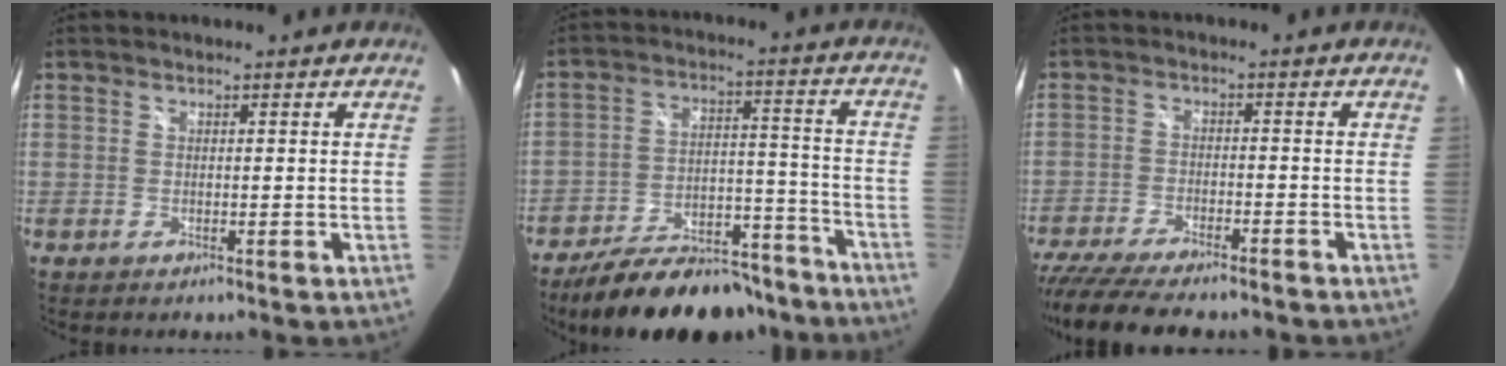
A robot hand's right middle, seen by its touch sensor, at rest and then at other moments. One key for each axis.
{"total": 20.9, "fx": -17.4, "fy": 7.9, "fz": 8.5, "tx": -0.154, "ty": 0.017, "tz": -0.233}
{"total": 16.3, "fx": -13.8, "fy": 3.5, "fz": 7.9, "tx": -0.166, "ty": -0.045, "tz": -0.222}